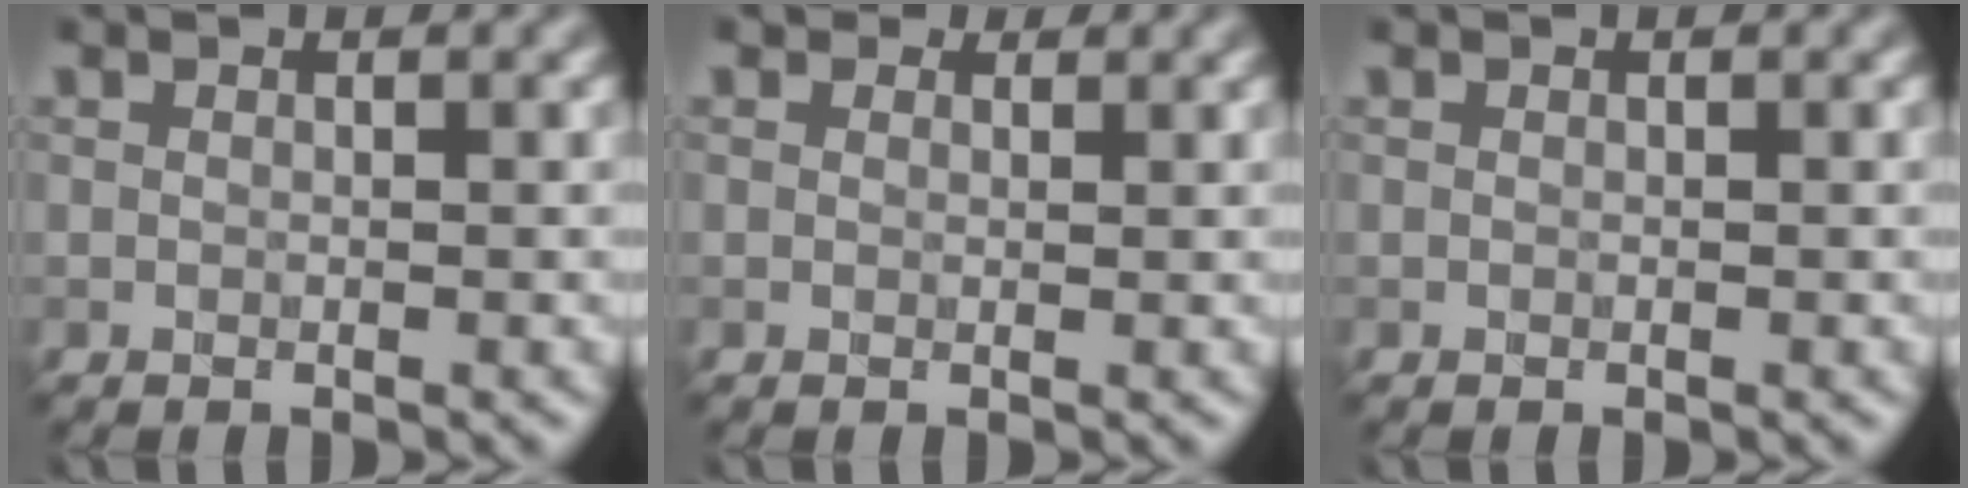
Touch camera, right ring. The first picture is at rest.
{"total": 1.1, "force": [0.8, 0.7, 0.3], "torque": [-0.005, -0.003, 0.000]}
{"total": 0.0}